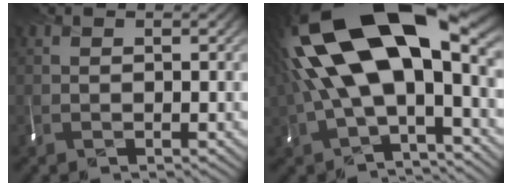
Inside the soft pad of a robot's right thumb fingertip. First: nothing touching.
{"total": 17.6, "force": [2.6, 7.8, 15.5], "torque": [-0.311, -0.003, 0.053]}